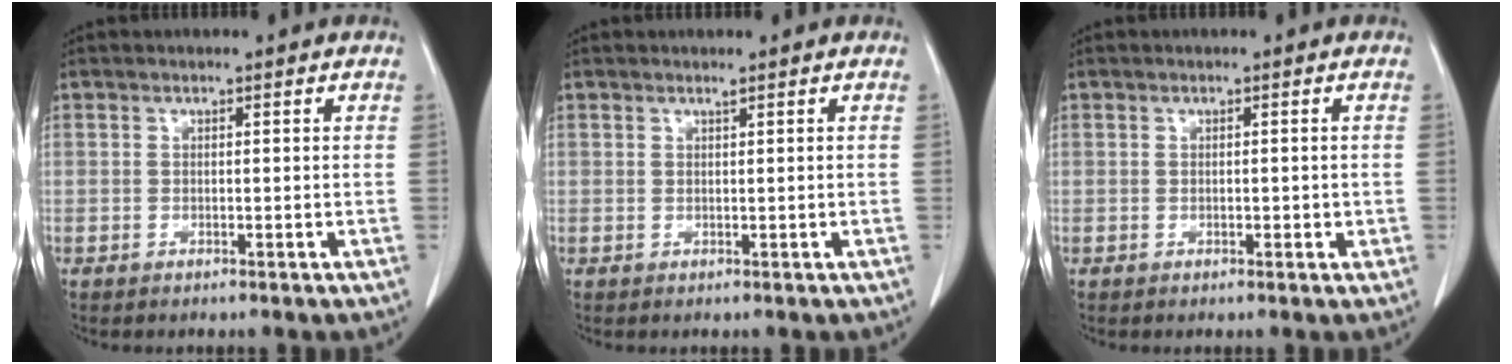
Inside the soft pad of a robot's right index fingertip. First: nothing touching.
{"total": 0.6, "force": [0.4, 0.2, 0.3], "torque": [-0.009, 0.001, 0.011]}
{"total": 1.8, "force": [-0.2, 1.1, 1.5], "torque": [-0.031, 0.003, 0.001]}